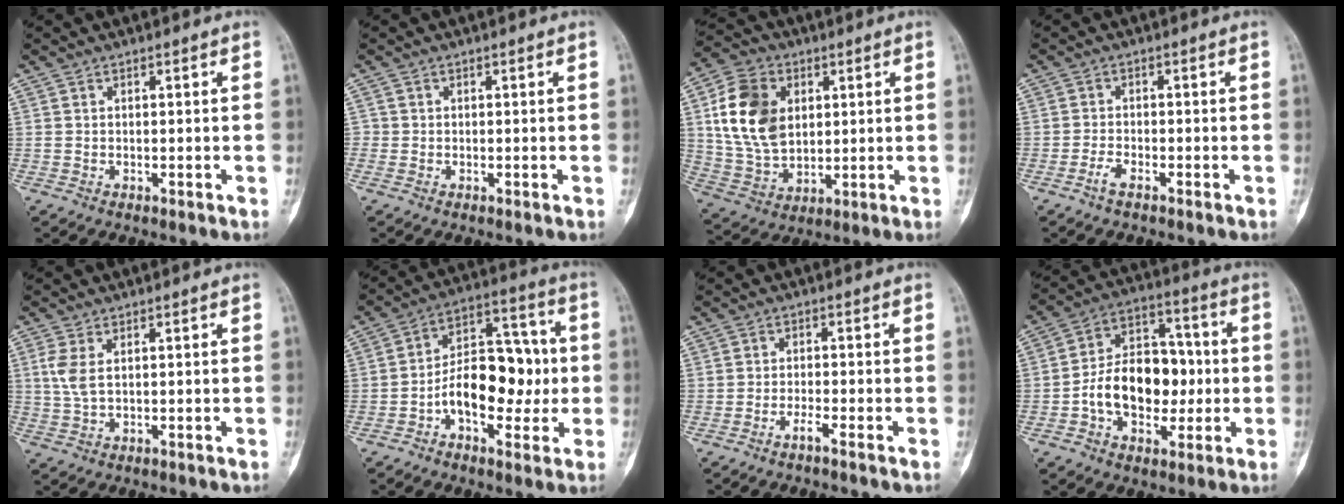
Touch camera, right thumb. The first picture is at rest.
{"total": 0.6, "force": [-0.1, 0.6, 0.1], "torque": [0.004, 0.004, -0.004]}
{"total": 15.6, "force": [3.7, 11.1, 10.4], "torque": [-0.176, -0.004, 0.074]}
{"total": 2.2, "force": [-1.5, 0.5, 1.4], "torque": [-0.036, 0.008, -0.033]}
{"total": 3.7, "force": [0.8, 1.4, 3.3], "torque": [-0.089, 0.003, 0.024]}
{"total": 15.3, "force": [-2.4, 9.1, 12.0], "torque": [-0.157, 0.046, -0.042]}
{"total": 2.1, "force": [-1.6, -0.2, 1.4], "torque": [-0.034, 0.005, -0.034]}
{"total": 15.9, "force": [-2.1, 10.7, 11.5], "torque": [-0.149, 0.039, -0.035]}